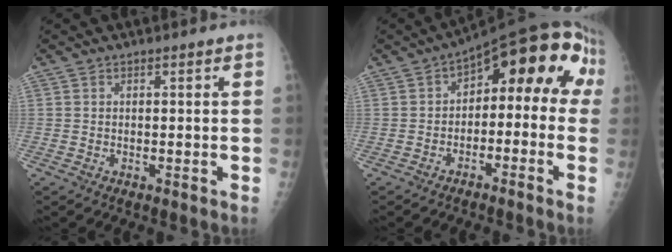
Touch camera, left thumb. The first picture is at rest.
{"total": 14.1, "force": [0.0, 7.8, 11.7], "torque": [-0.115, 0.063, -0.010]}